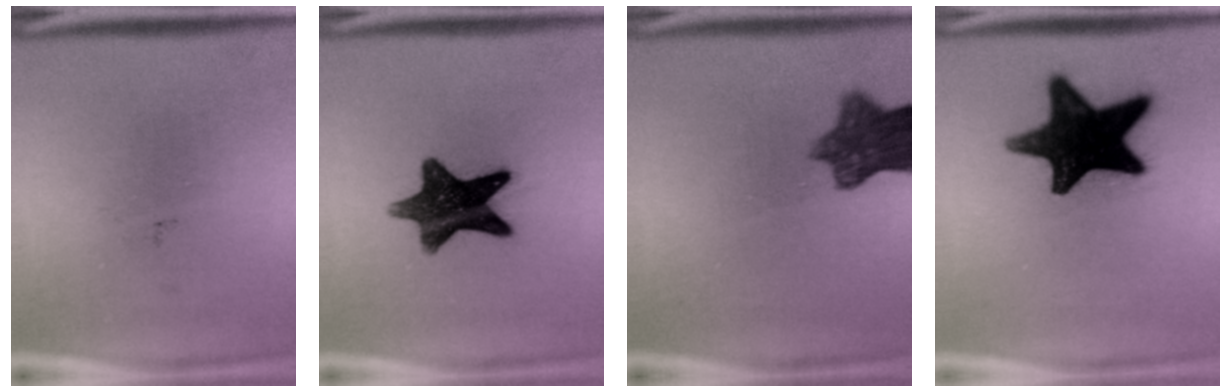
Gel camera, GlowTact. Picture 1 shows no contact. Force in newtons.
{"total": 12.2}
{"total": 8.6}
{"total": 18.0}